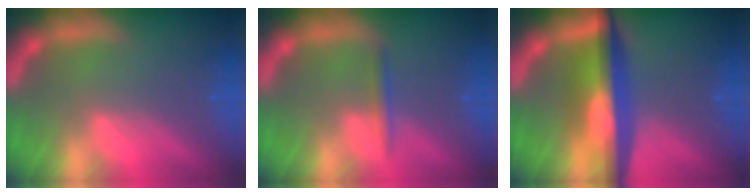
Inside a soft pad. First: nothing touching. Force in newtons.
{"total": 1.4}
{"total": 8.5}